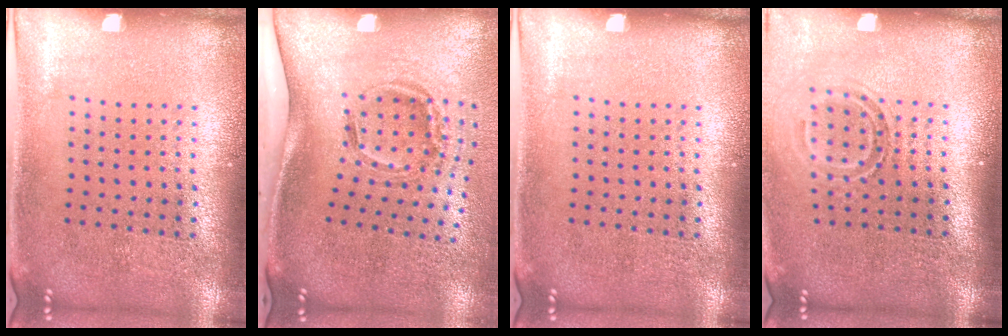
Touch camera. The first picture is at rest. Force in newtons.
{"total": 2.0, "press": 1.2, "slide": 1.6}
{"total": 0.0}
{"total": 1.7, "press": 1.2, "slide": 1.2}